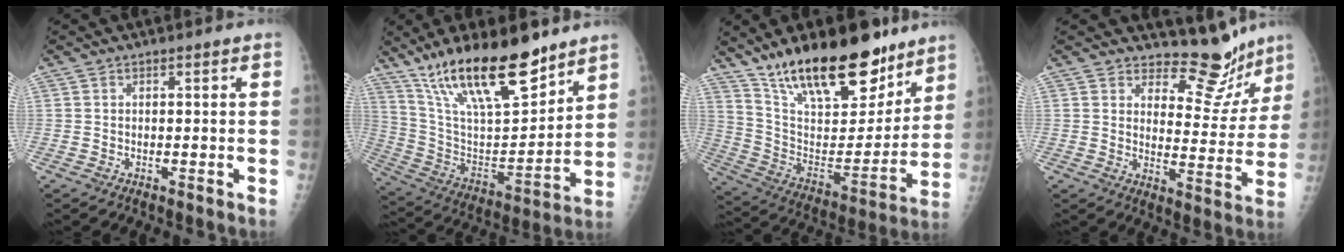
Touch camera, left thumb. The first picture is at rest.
{"total": 23.8, "force": [16.7, 7.2, 15.3], "torque": [-0.237, -0.068, 0.304]}
{"total": 25.8, "force": [18.4, 9.9, 15.2], "torque": [-0.206, -0.080, 0.311]}
{"total": 10.3, "force": [9.6, 3.6, 1.2], "torque": [0.023, -0.099, 0.125]}